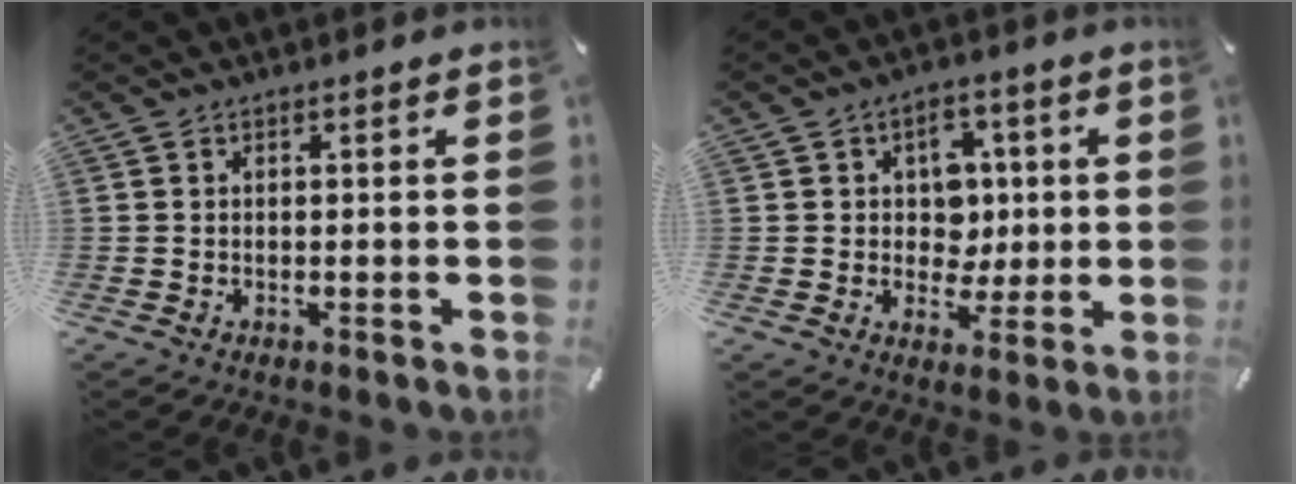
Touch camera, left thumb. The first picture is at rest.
{"total": 8.4, "force": [1.1, 7.6, 3.4], "torque": [-0.040, 0.001, 0.019]}